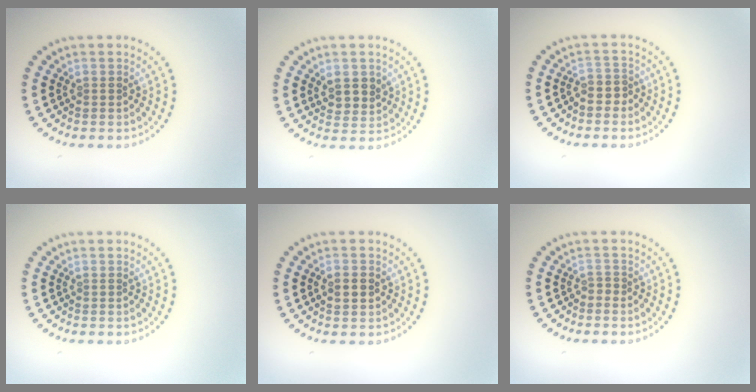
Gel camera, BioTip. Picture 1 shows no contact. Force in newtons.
{"total": 2.4, "press": 2.3, "slide": 0.9}
{"total": 1.5, "press": 1.2, "slide": 1.0}
{"total": 0.0}
{"total": 2.3, "press": 2.2, "slide": 0.1}
{"total": 0.6, "press": 0.3, "slide": 0.5}